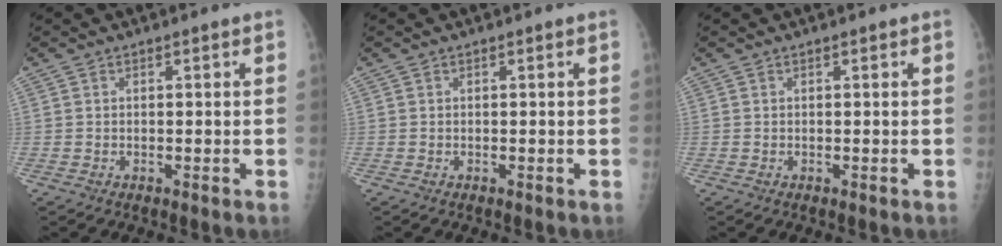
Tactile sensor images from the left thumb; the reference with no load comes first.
{"total": 0.0}
{"total": 0.0}